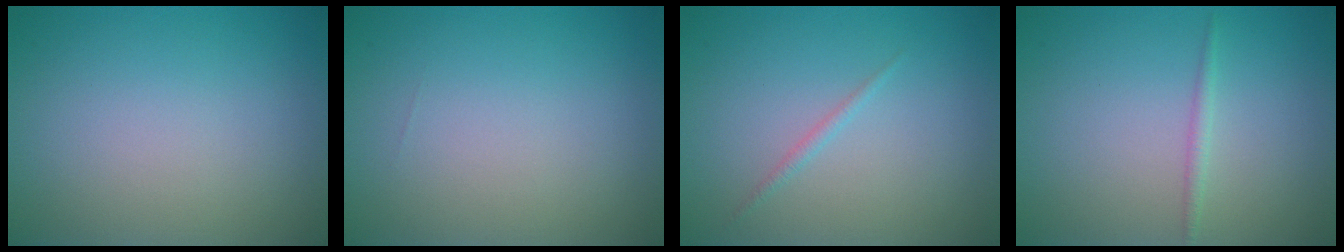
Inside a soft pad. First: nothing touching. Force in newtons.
{"total": 0.0}
{"total": 0.7, "press": 0.7, "slide": 0.0}
{"total": 0.9, "press": 0.9, "slide": 0.1}